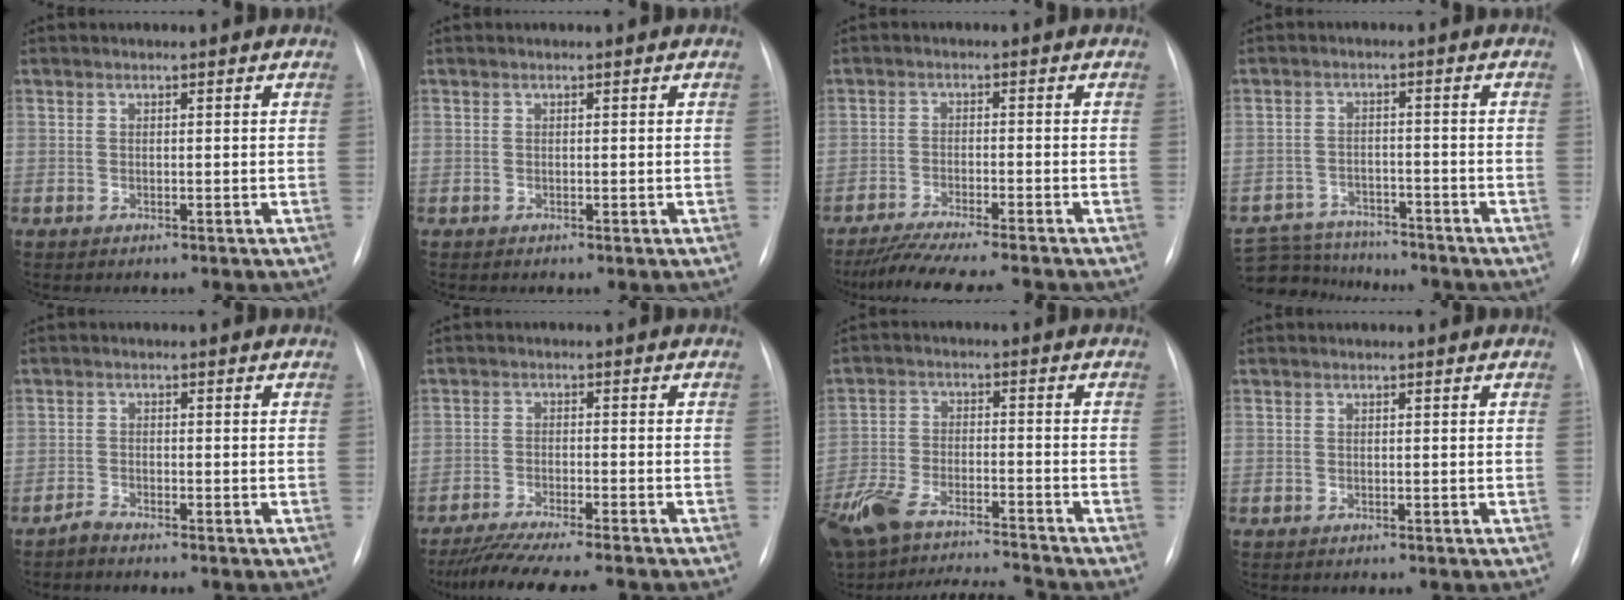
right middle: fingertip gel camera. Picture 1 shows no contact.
{"total": 0.0}
{"total": 10.6, "force": [-9.3, -0.3, 5.1], "torque": [-0.067, -0.024, -0.144]}
{"total": 9.3, "force": [-8.9, 2.5, 1.2], "torque": [-0.022, 0.005, -0.139]}
{"total": 1.3, "force": [-1.3, -0.1, 0.2], "torque": [-0.009, -0.002, -0.026]}
{"total": 11.2, "force": [-9.8, -0.2, 5.4], "torque": [-0.071, -0.025, -0.151]}
{"total": 14.7, "force": [-13.1, 1.6, 6.4], "torque": [-0.136, 0.008, -0.227]}
{"total": 0.0}